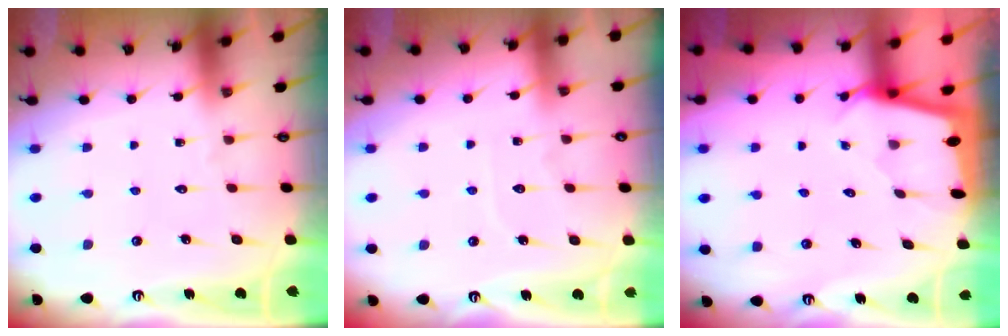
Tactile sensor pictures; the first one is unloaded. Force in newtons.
{"total": 4.9, "press": 4.8, "slide": 0.5}
{"total": 1.7, "press": 1.7, "slide": 0.2}